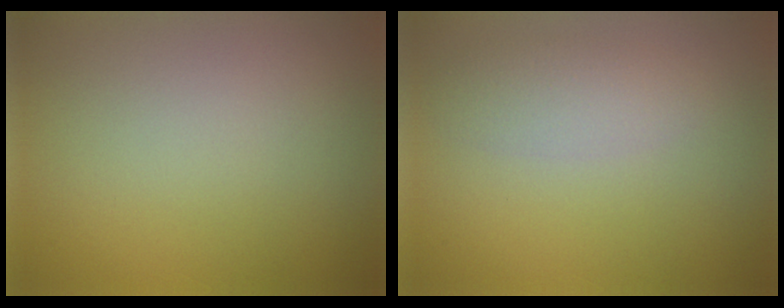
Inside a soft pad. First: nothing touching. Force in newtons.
{"total": 2.1, "press": 2.1, "slide": 0.1}